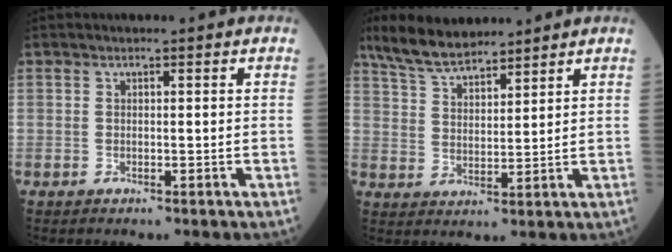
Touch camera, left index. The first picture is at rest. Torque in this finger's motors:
{"motor_torque": [0.03, -0.14, 0.24, 0.08]}